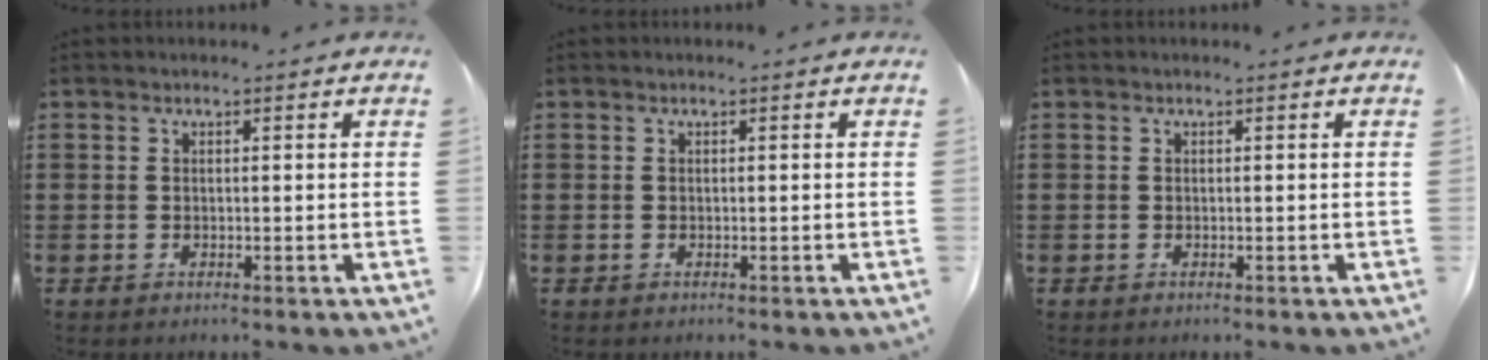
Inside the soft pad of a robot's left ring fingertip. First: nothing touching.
{"total": 0.0}
{"total": 0.0}